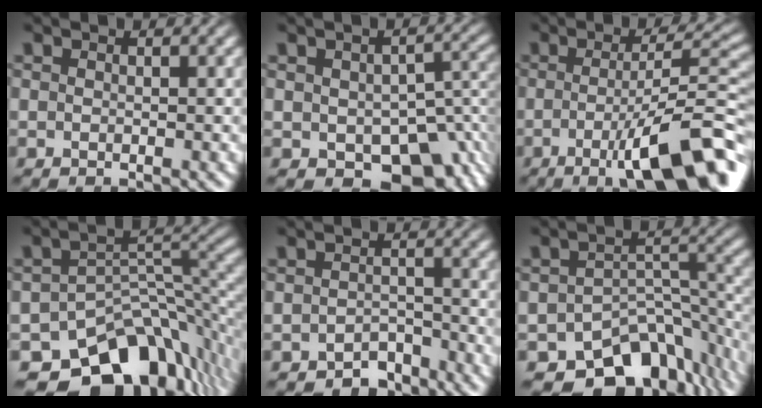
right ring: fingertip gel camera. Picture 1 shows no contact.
{"total": 10.3, "force": [-4.0, 6.9, 6.5], "torque": [-0.076, -0.041, -0.033]}
{"total": 9.8, "force": [-4.4, 1.3, 8.6], "torque": [-0.106, -0.003, -0.057]}
{"total": 16.3, "force": [-9.7, 9.0, 9.5], "torque": [-0.129, -0.035, -0.132]}
{"total": 4.4, "force": [-4.1, 1.6, 0.7], "torque": [0.021, -0.009, -0.068]}
{"total": 11.9, "force": [-8.2, 5.9, 6.4], "torque": [-0.080, -0.028, -0.112]}